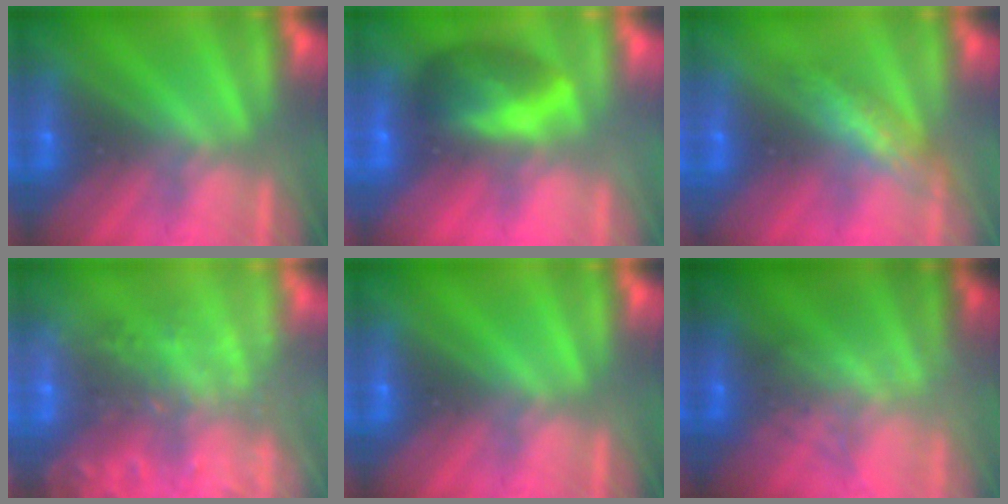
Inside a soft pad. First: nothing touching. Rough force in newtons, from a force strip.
{"total": 7.4}
{"total": 2.5}
{"total": 6.5}
{"total": 0.0}
{"total": 10.6}